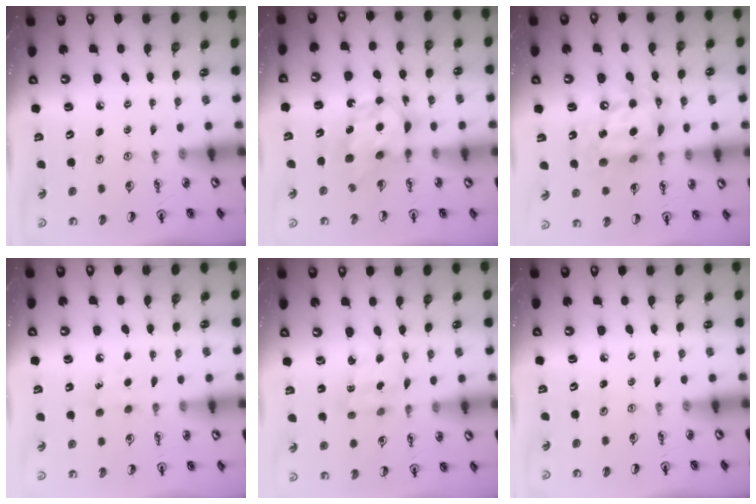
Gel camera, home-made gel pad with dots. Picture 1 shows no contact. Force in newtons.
{"total": 6.8, "press": 6.8, "slide": 0.6}
{"total": 14.0, "press": 13.9, "slide": 1.6}
{"total": 5.8, "press": 5.8, "slide": 0.8}
{"total": 2.2, "press": 2.1, "slide": 0.7}
{"total": 0.0}